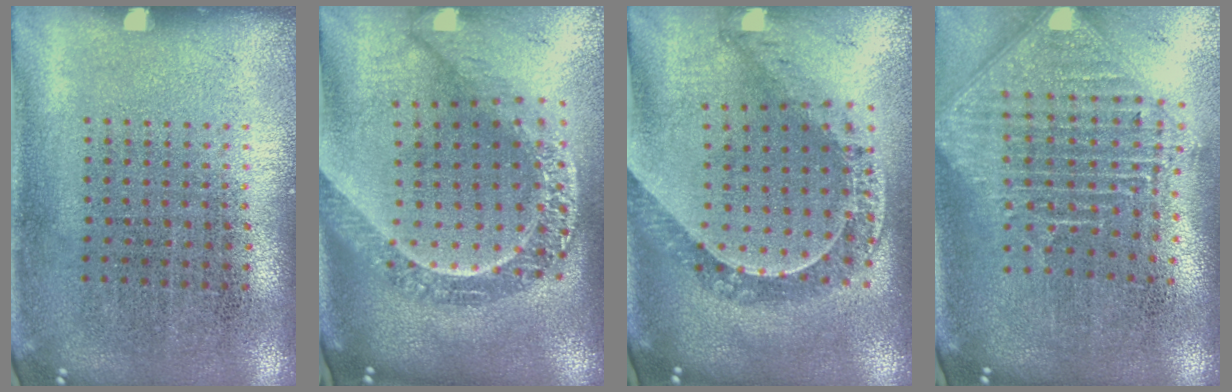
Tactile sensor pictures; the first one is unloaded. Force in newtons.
{"total": 2.7, "press": 2.2, "slide": 1.6}
{"total": 1.1, "press": 1.1, "slide": 0.2}
{"total": 2.4, "press": 1.8, "slide": 1.5}